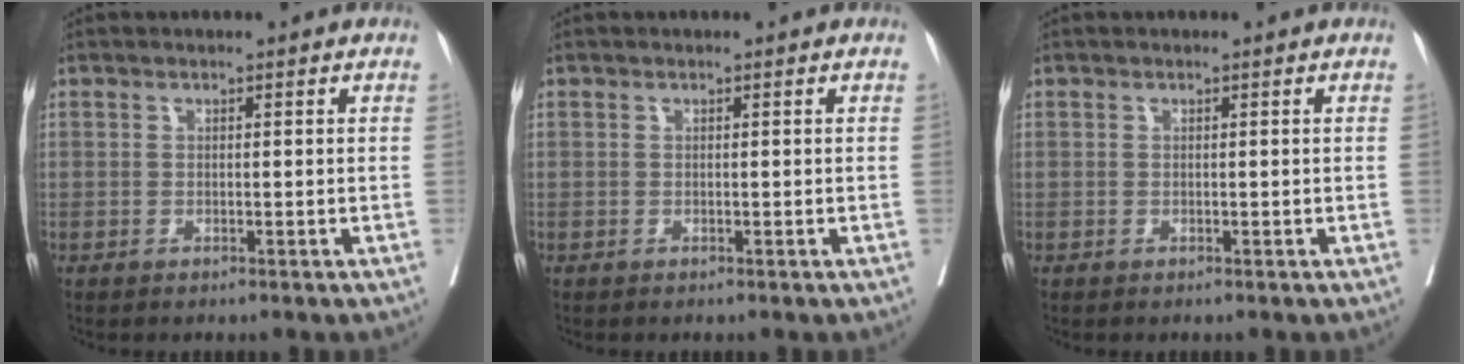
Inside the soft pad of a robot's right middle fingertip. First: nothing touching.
{"total": 0.0}
{"total": 0.0}